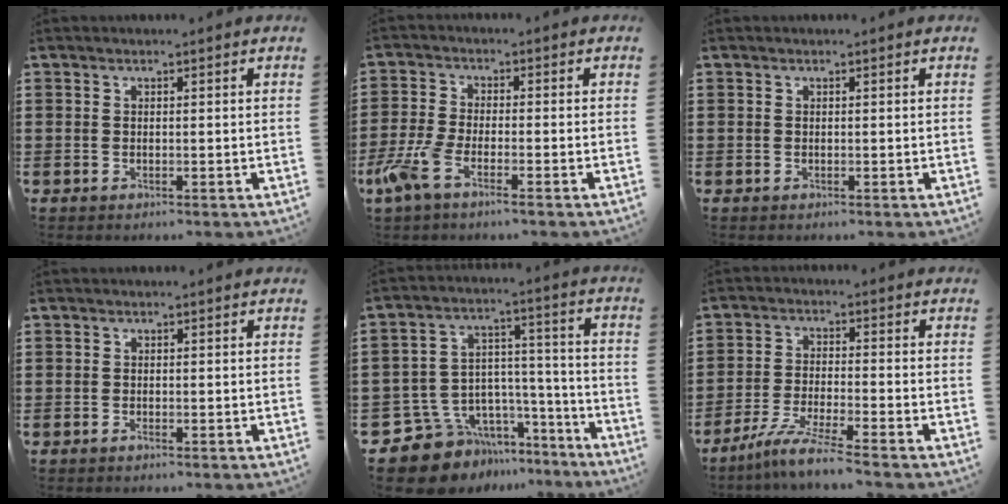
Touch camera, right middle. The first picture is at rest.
{"total": 5.2, "force": [-3.2, 1.2, 3.9], "torque": [-0.113, -0.017, -0.068]}
{"total": 0.0}
{"total": 0.7, "force": [-0.6, 0.3, 0.2], "torque": [-0.004, 0.000, -0.012]}
{"total": 10.4, "force": [-8.4, 5.9, 1.8], "torque": [-0.056, 0.013, -0.157]}
{"total": 5.8, "force": [-5.0, -0.6, 3.0], "torque": [-0.067, -0.018, -0.096]}